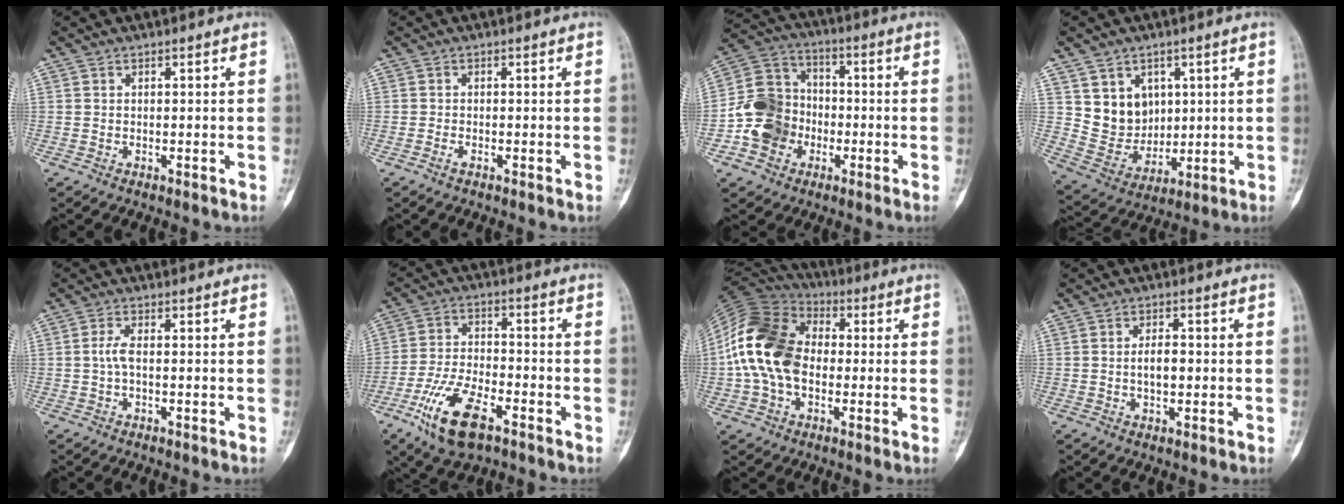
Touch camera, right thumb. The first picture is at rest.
{"total": 0.9, "force": [-0.6, 0.3, 0.6], "torque": [-0.010, 0.000, -0.014]}
{"total": 12.1, "force": [-3.7, 10.5, 4.8], "torque": [-0.065, 0.040, -0.070]}
{"total": 9.6, "force": [3.2, 8.2, 3.9], "torque": [-0.031, -0.023, 0.075]}
{"total": 2.5, "force": [-0.2, 0.9, 2.3], "torque": [-0.055, 0.002, -0.006]}
{"total": 13.1, "force": [-7.0, 5.7, 9.6], "torque": [-0.181, 0.020, -0.127]}
{"total": 17.5, "force": [-0.7, 12.4, 12.3], "torque": [-0.236, 0.031, -0.022]}
{"total": 3.4, "force": [-0.3, 1.7, 2.9], "torque": [-0.047, 0.005, -0.007]}